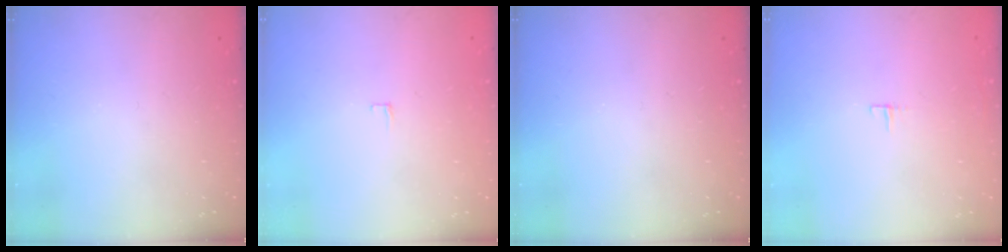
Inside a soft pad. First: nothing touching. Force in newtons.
{"total": 3.8, "press": 3.8, "slide": 0.3}
{"total": 0.0}
{"total": 3.1, "press": 3.1, "slide": 0.2}